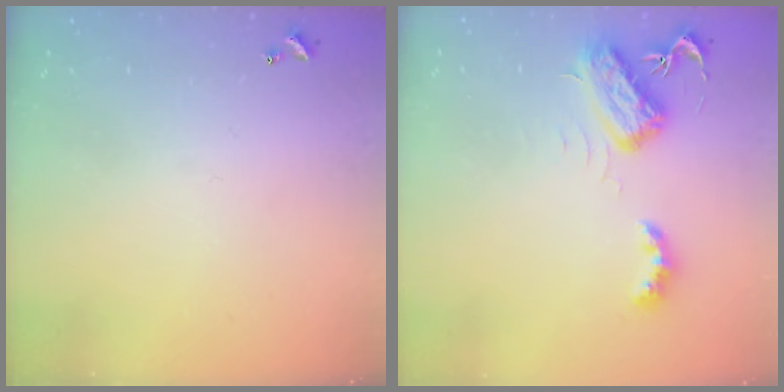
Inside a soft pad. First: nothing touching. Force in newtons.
{"total": 6.1, "press": 6.0, "slide": 0.5}